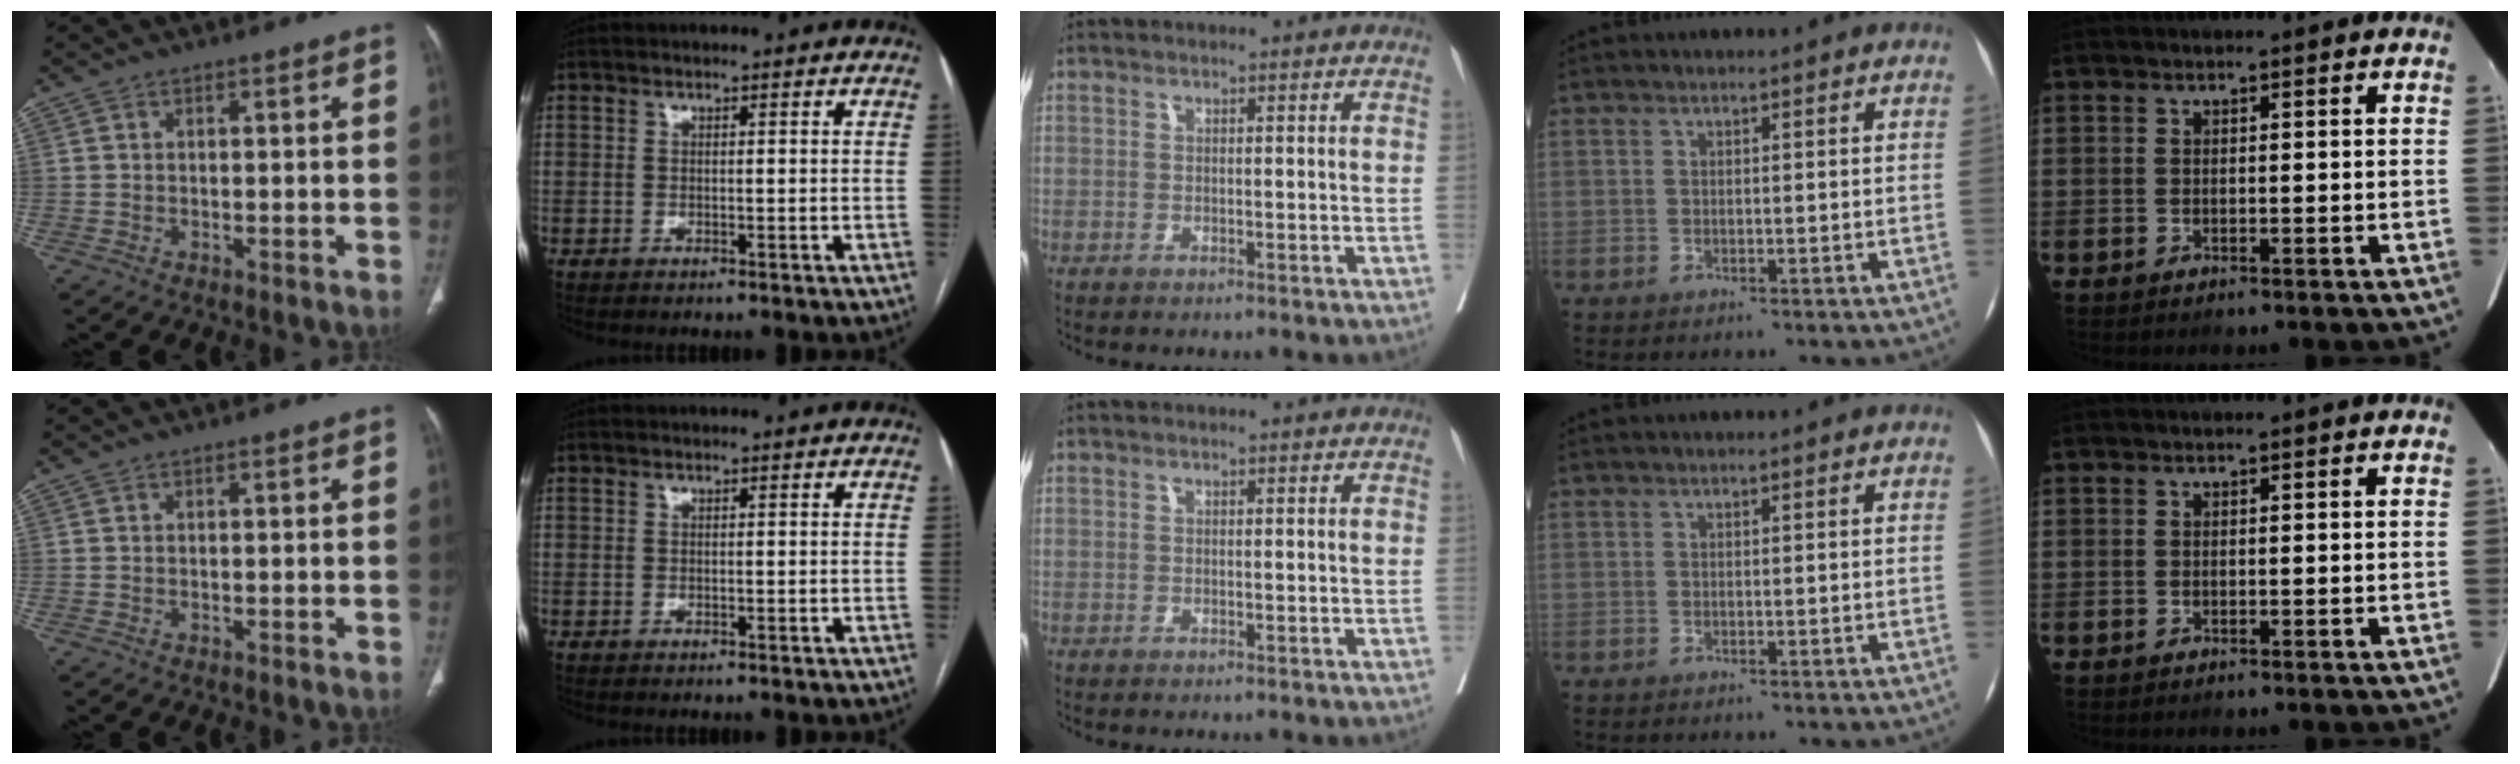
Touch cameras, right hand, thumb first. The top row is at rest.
{}